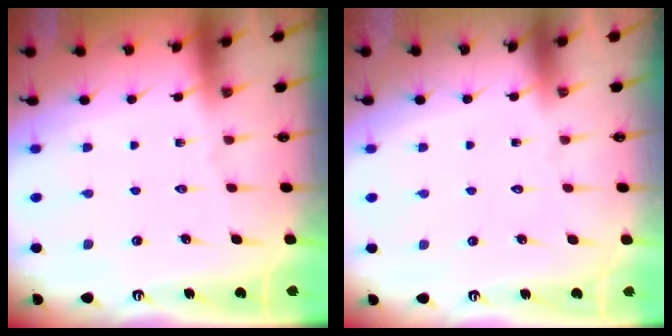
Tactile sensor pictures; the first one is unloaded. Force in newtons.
{"total": 1.8, "press": 1.8, "slide": 0.1}